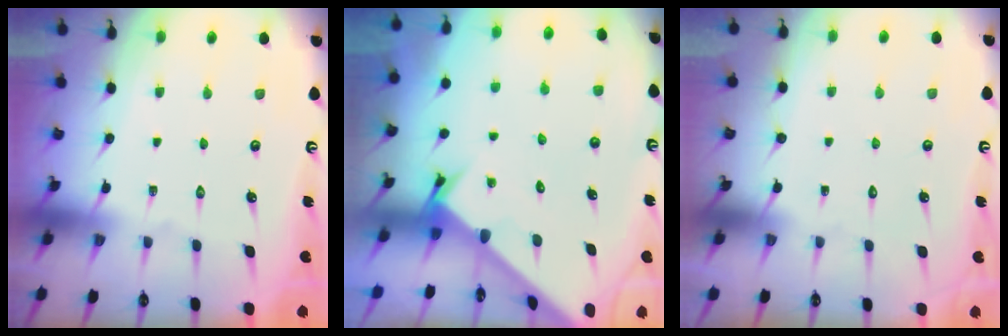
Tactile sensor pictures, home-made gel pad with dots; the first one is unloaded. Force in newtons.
{"total": 2.5, "press": 2.5, "slide": 0.2}
{"total": 1.5, "press": 1.5, "slide": 0.0}